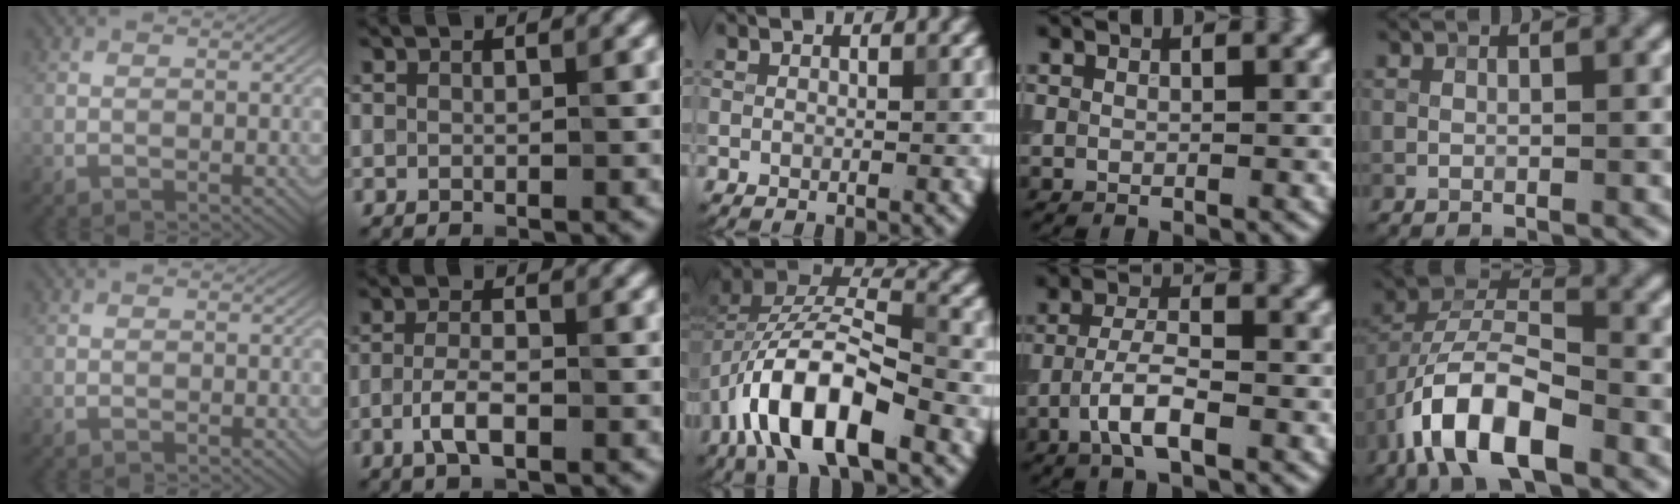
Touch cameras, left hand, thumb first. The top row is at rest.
{"index": {"total": 2.8, "force": [-1.1, 1.0, 2.3], "torque": [-0.049, 0.003, -0.027]}, "middle": {"total": 11.0, "force": [-4.9, 4.9, 8.5], "torque": [-0.158, 0.009, -0.092]}, "ring": {"total": 3.8, "force": [-1.8, 1.1, 3.2], "torque": [-0.066, 0.005, -0.040]}, "little": {"total": 9.2, "force": [-4.5, 4.1, 6.9], "torque": [-0.121, 0.014, -0.088]}}